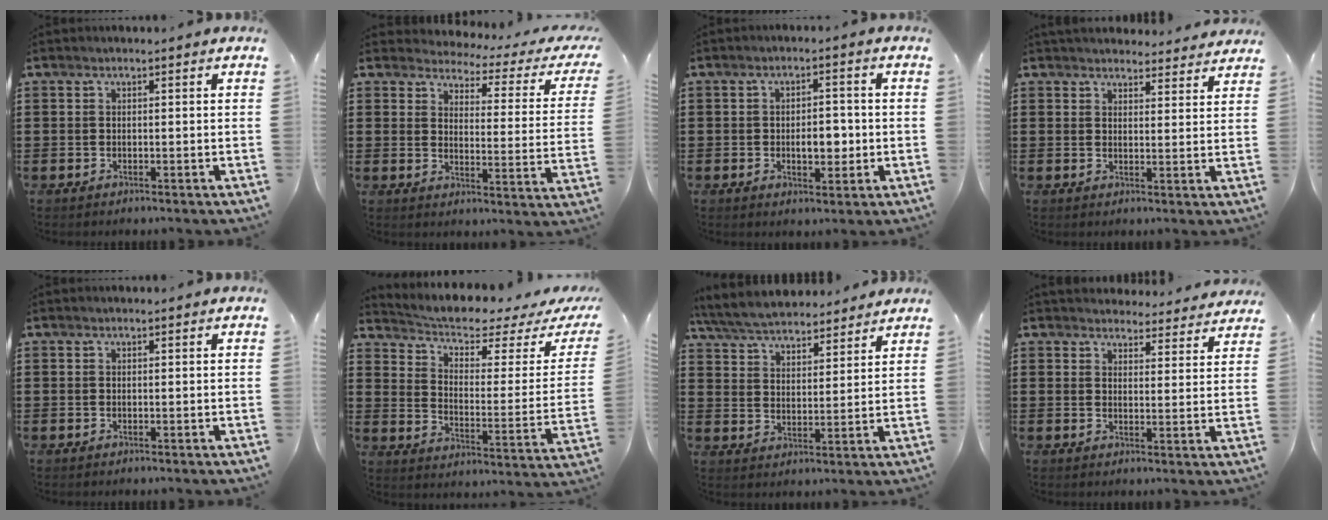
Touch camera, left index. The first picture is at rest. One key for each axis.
{"total": 2.5, "fx": 2.3, "fy": 0.4, "fz": 0.6, "tx": -0.034, "ty": -0.023, "tz": 0.031}
{"total": 4.9, "fx": -0.8, "fy": 2.6, "fz": 4.0, "tx": -0.061, "ty": -0.001, "tz": -0.021}
{"total": 3.6, "fx": 3.5, "fy": 0.7, "fz": 0.2, "tx": -0.006, "ty": -0.014, "tz": 0.064}
{"total": 0.0}
{"total": 4.2, "fx": 3.4, "fy": 0.6, "fz": 2.3, "tx": -0.067, "ty": -0.032, "tz": 0.051}
{"total": 6.1, "fx": 5.9, "fy": 1.0, "fz": 1.3, "tx": -0.053, "ty": -0.025, "tz": 0.105}
{"total": 4.0, "fx": 4.0, "fy": 0.6, "fz": 0.1, "tx": -0.009, "ty": -0.020, "tz": 0.071}